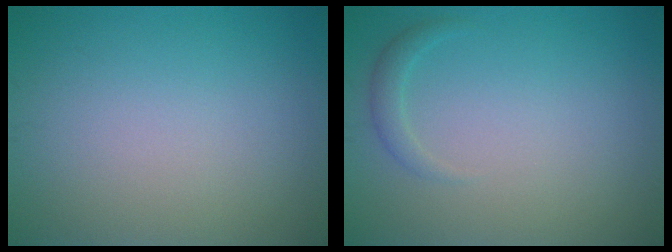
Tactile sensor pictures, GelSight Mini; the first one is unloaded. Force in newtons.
{"total": 1.2, "press": 1.2, "slide": 0.1}